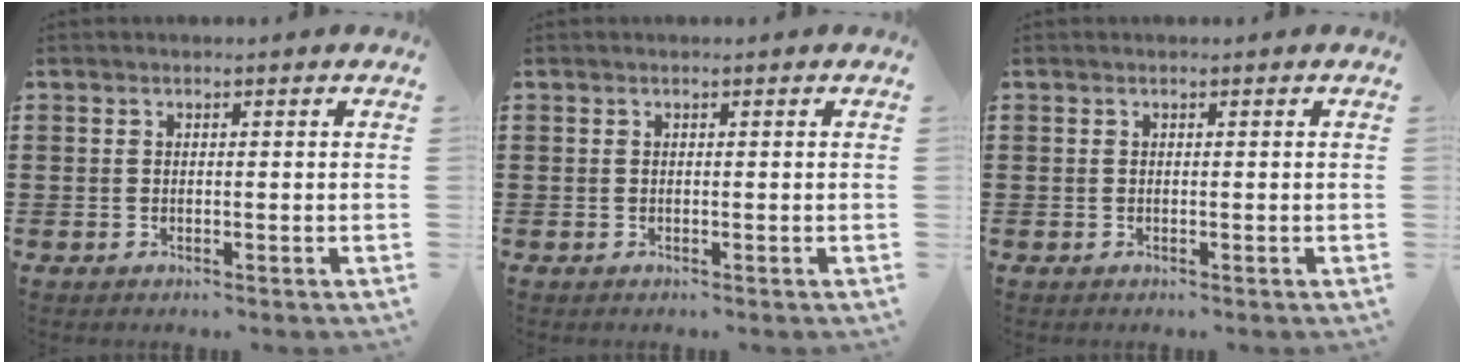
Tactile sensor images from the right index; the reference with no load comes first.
{"total": 0.0}
{"total": 0.0}